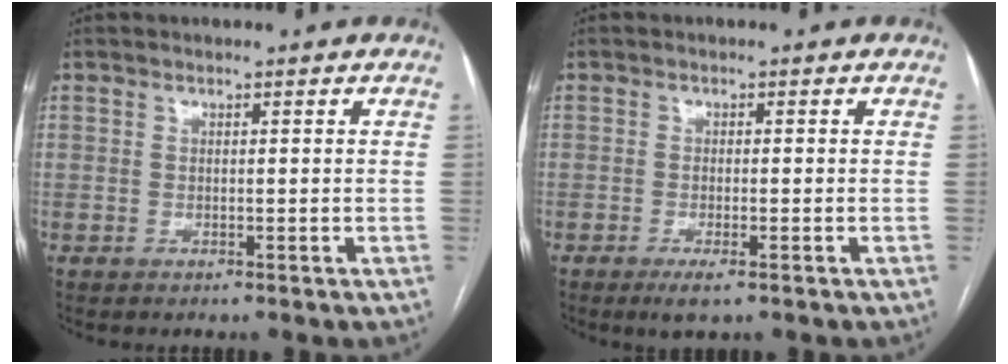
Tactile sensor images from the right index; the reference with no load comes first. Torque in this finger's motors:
{"motor_torque": [0.26, 0.01, 0.11, 0.03]}